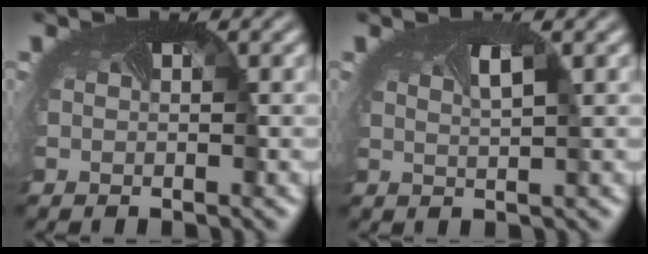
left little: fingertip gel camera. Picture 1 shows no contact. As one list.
[{"total": 1.1, "force": [0.6, 0.0, 1.0], "torque": [-0.013, 0.001, 0.010]}]